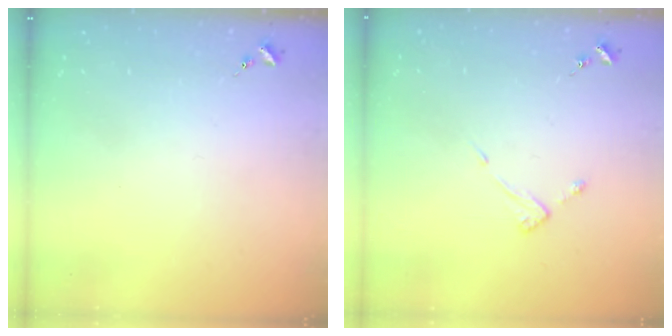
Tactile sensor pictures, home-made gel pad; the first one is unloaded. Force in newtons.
{"total": 3.8, "press": 3.7, "slide": 0.4}